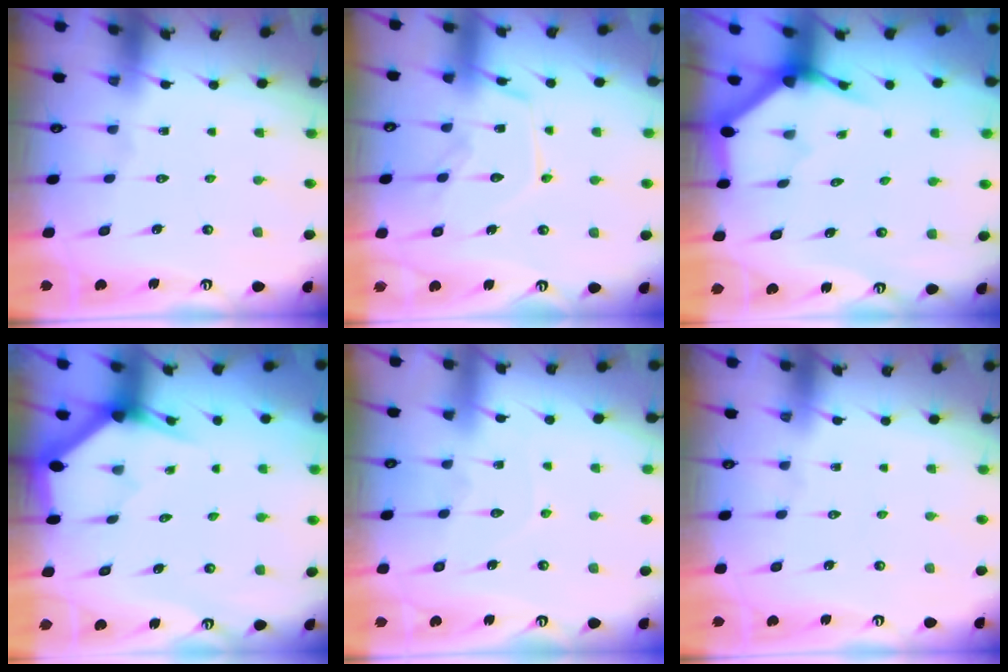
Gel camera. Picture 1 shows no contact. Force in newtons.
{"total": 12.8, "press": 12.7, "slide": 1.2}
{"total": 3.4, "press": 3.4, "slide": 0.3}
{"total": 3.0, "press": 3.0, "slide": 0.2}
{"total": 4.7, "press": 4.6, "slide": 0.4}
{"total": 0.0}